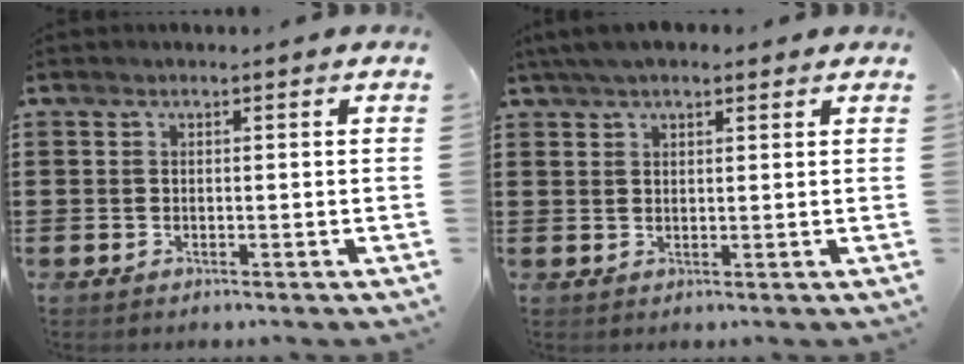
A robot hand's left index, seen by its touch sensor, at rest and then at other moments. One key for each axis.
{"total": 3.8, "fx": 2.9, "fy": 1.4, "fz": 2.0, "tx": -0.047, "ty": 0.005, "tz": 0.053}